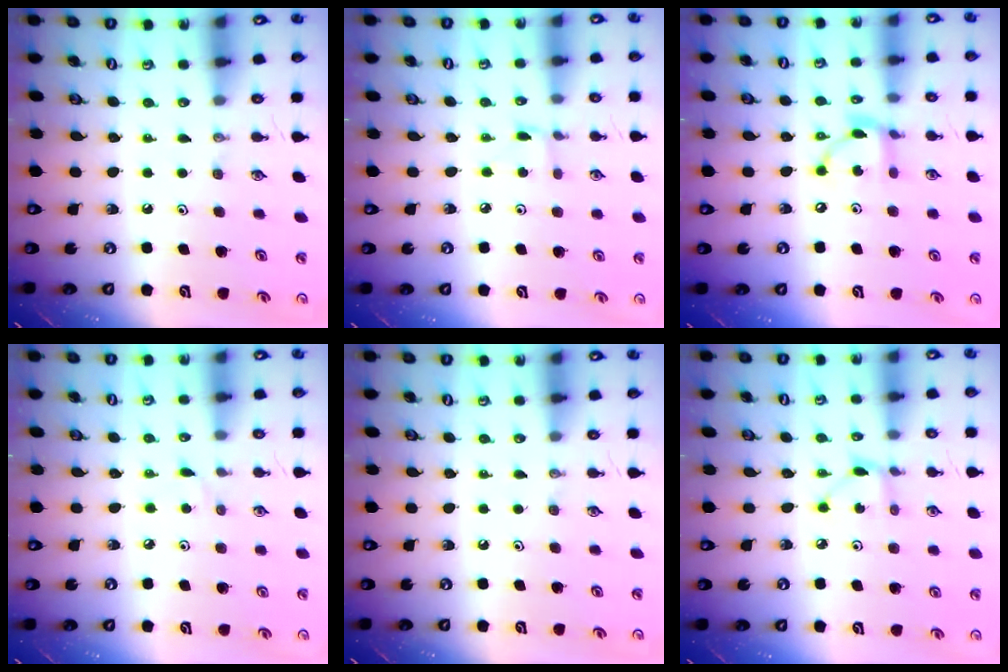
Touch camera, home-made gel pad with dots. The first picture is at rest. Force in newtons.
{"total": 1.2, "press": 1.2, "slide": 0.1}
{"total": 10.0, "press": 10.0, "slide": 0.5}
{"total": 2.2, "press": 2.2, "slide": 0.3}
{"total": 0.0}
{"total": 3.6, "press": 3.5, "slide": 0.3}